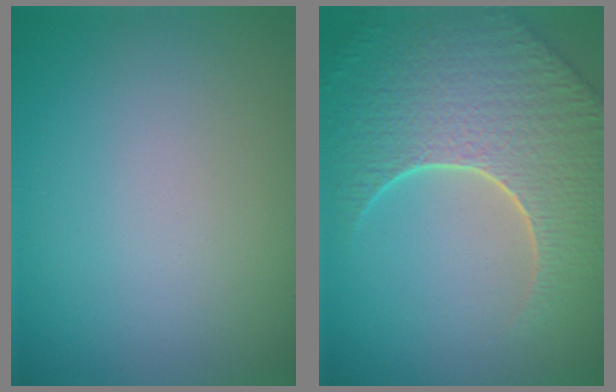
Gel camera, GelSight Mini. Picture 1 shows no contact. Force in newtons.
{"total": 8.7, "press": 6.2, "slide": 6.2}